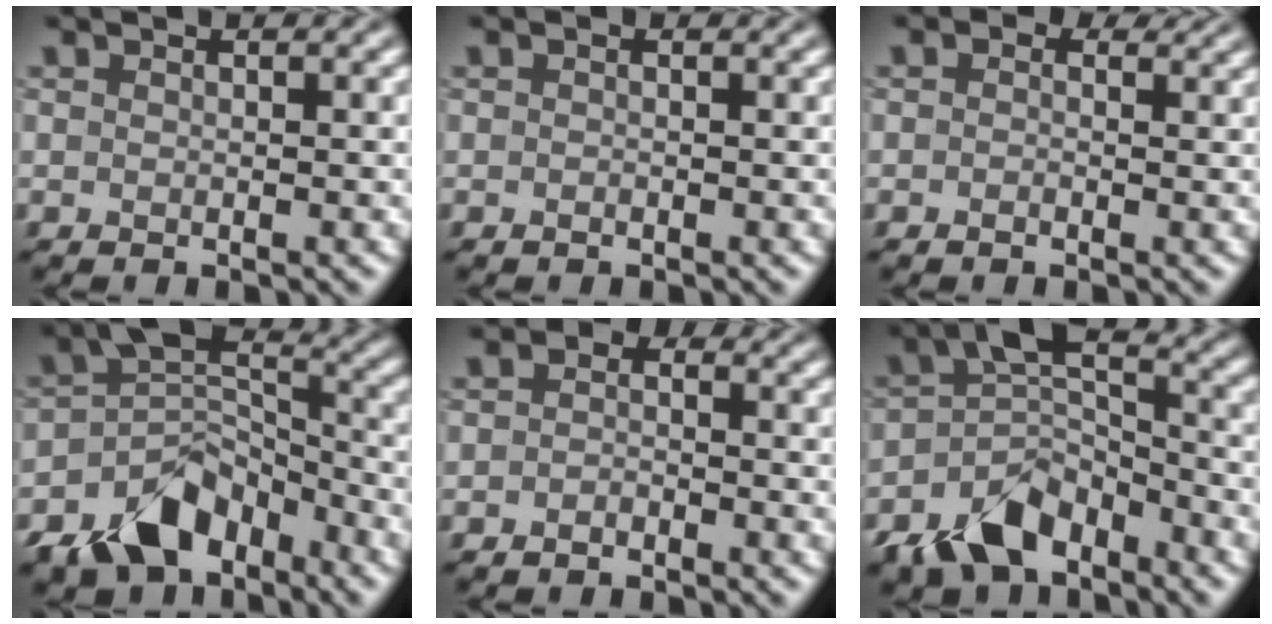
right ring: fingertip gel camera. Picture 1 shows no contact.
{"total": 0.0}
{"total": 1.2, "force": [0.1, 1.0, 0.6], "torque": [-0.008, 0.000, -0.011]}
{"total": 8.0, "force": [-5.0, 4.8, 4.0], "torque": [-0.065, 0.002, -0.104]}
{"total": 1.6, "force": [-0.6, 1.3, 0.7], "torque": [-0.001, 0.004, -0.023]}
{"total": 7.2, "force": [-4.4, 3.8, 4.3], "torque": [-0.079, 0.006, -0.096]}